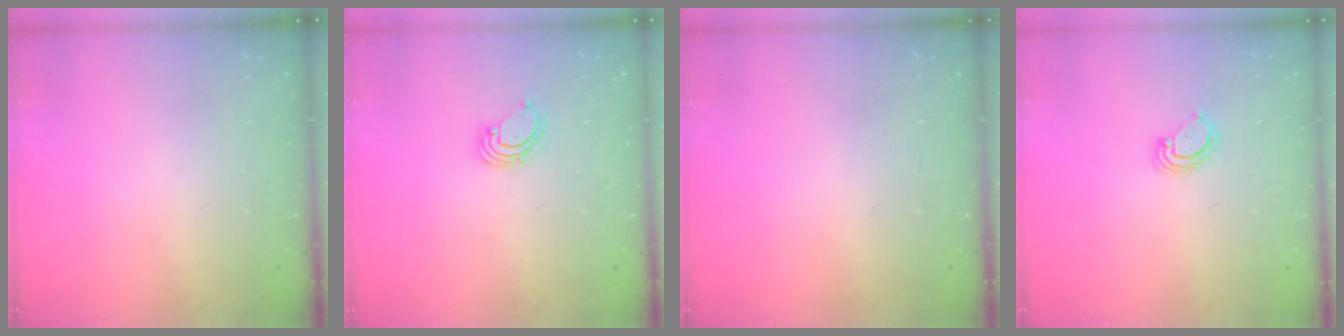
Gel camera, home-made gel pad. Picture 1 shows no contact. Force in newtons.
{"total": 1.6, "press": 1.6, "slide": 0.1}
{"total": 0.0}
{"total": 3.6, "press": 3.6, "slide": 0.2}